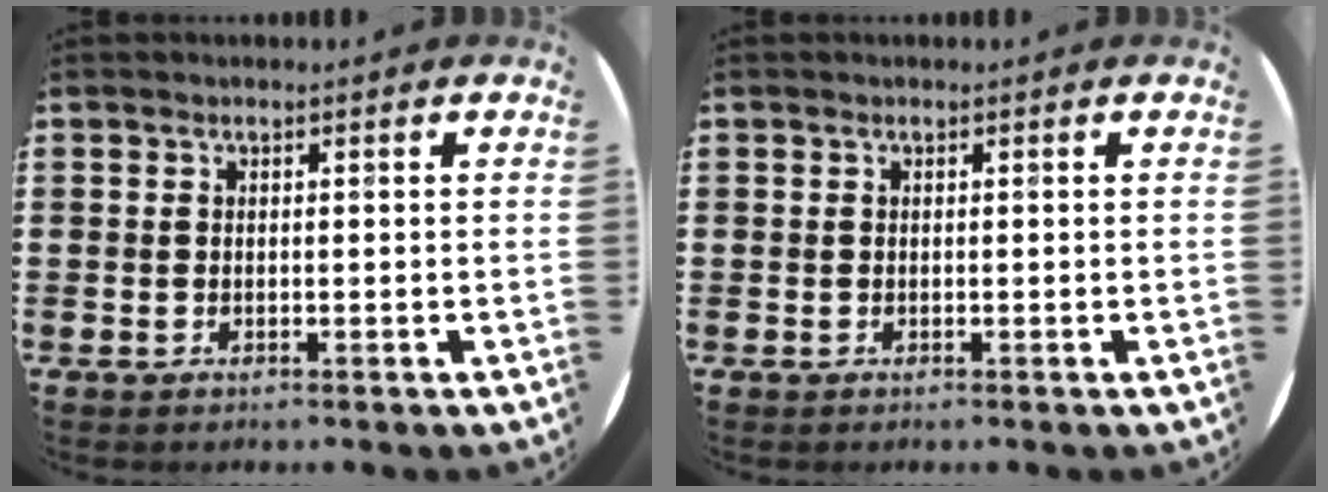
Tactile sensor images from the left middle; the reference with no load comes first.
{"total": 0.0}